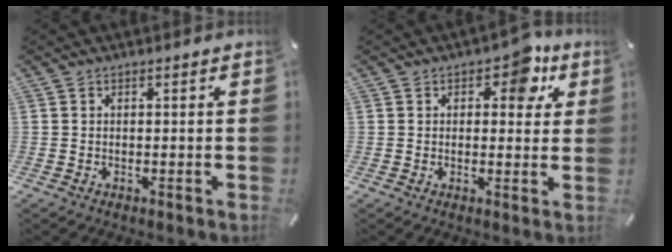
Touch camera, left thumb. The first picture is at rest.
{"total": 7.3, "force": [3.6, 4.4, 4.6], "torque": [-0.039, -0.012, 0.051]}